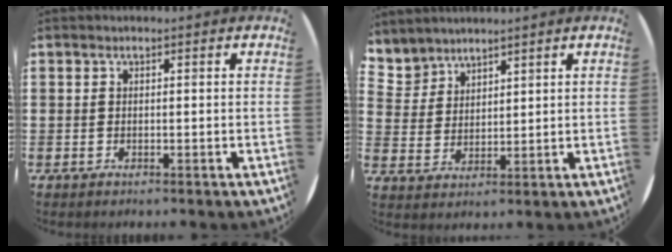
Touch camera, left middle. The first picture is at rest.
{"total": 3.9, "force": [3.6, 1.4, -0.5], "torque": [-0.001, -0.016, 0.071]}